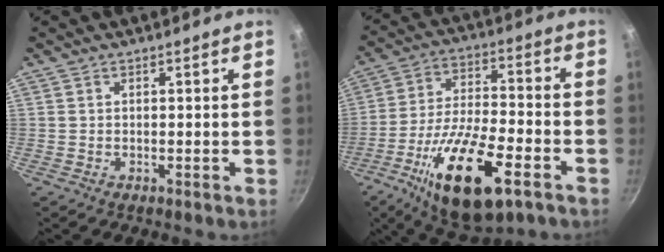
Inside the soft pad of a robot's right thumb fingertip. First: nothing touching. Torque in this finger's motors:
{"motor_torque": [0.33, 0.49, 1.32, -1.45, 0.44]}